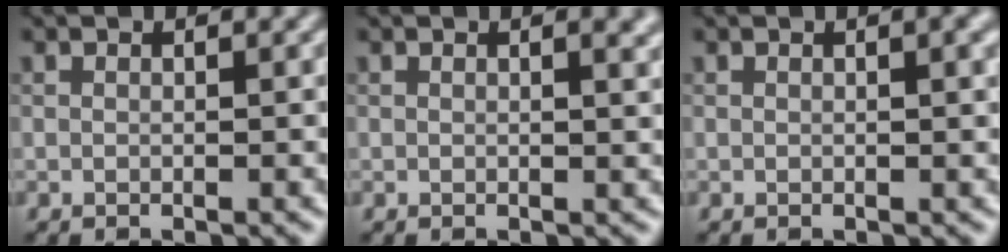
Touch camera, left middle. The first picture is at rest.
{"total": 1.8, "force": [0.7, 0.6, 1.5], "torque": [-0.013, 0.002, 0.008]}
{"total": 1.8, "force": [0.6, 0.4, 1.7], "torque": [-0.020, 0.005, 0.007]}